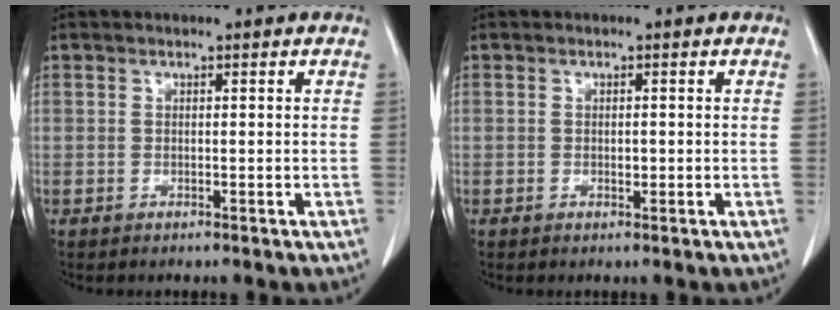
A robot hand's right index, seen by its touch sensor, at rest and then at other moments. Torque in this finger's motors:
{"motor_torque": [0.08, -0.04, 0.13, 0.03]}